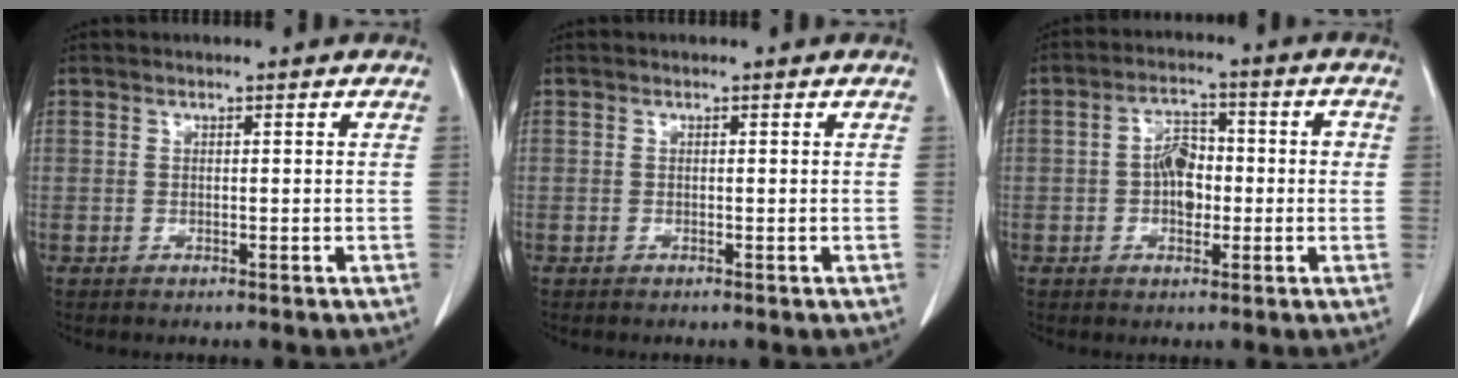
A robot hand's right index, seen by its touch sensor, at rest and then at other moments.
{"total": 0.0}
{"total": 5.8, "force": [-0.8, 3.4, 4.6], "torque": [-0.079, 0.023, -0.015]}